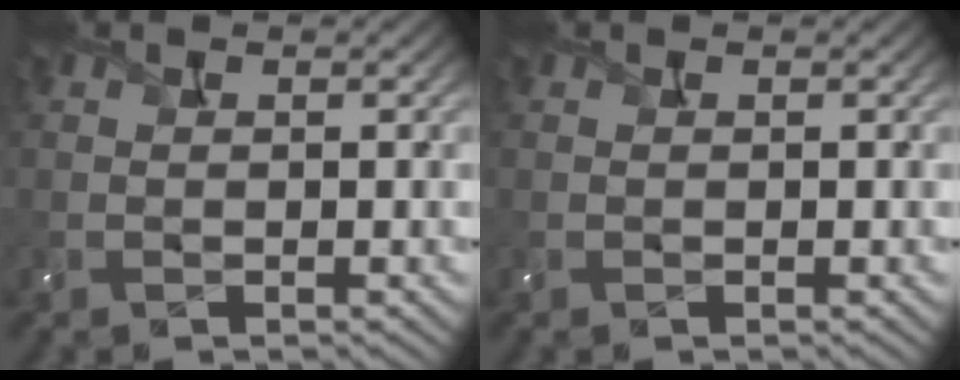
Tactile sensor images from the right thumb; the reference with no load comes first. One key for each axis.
{"total": 0.0}